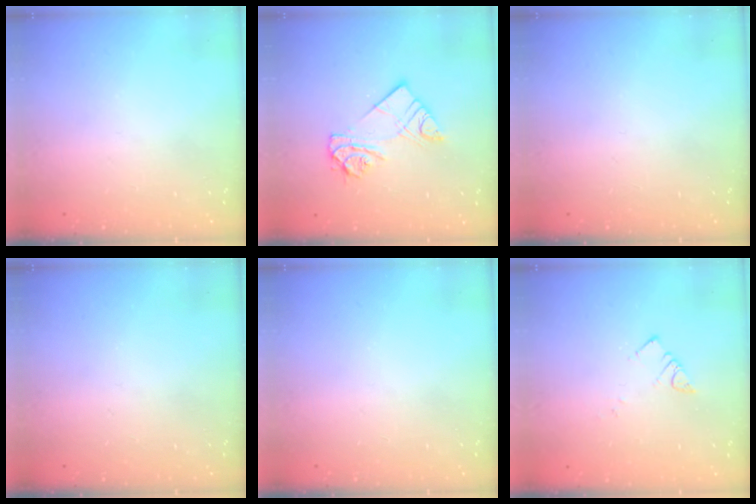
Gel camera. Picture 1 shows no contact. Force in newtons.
{"total": 9.8, "press": 9.8, "slide": 0.7}
{"total": 0.0}
{"total": 0.0}
{"total": 0.0}
{"total": 3.8, "press": 3.8, "slide": 0.2}